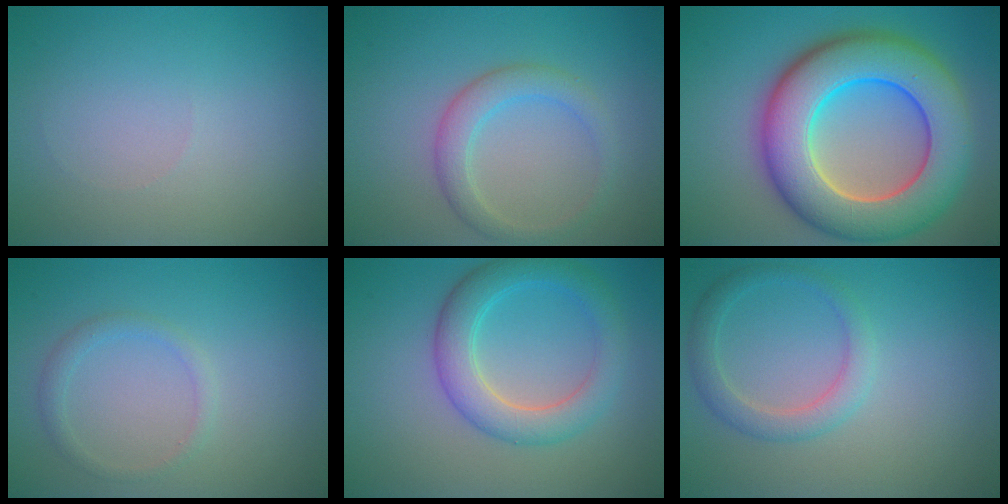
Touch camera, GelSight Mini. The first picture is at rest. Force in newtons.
{"total": 2.8, "press": 2.8, "slide": 0.1}
{"total": 12.3, "press": 12.3, "slide": 0.5}
{"total": 1.4, "press": 1.4, "slide": 0.1}
{"total": 4.7, "press": 4.7, "slide": 0.4}
{"total": 2.6, "press": 2.6, "slide": 0.2}